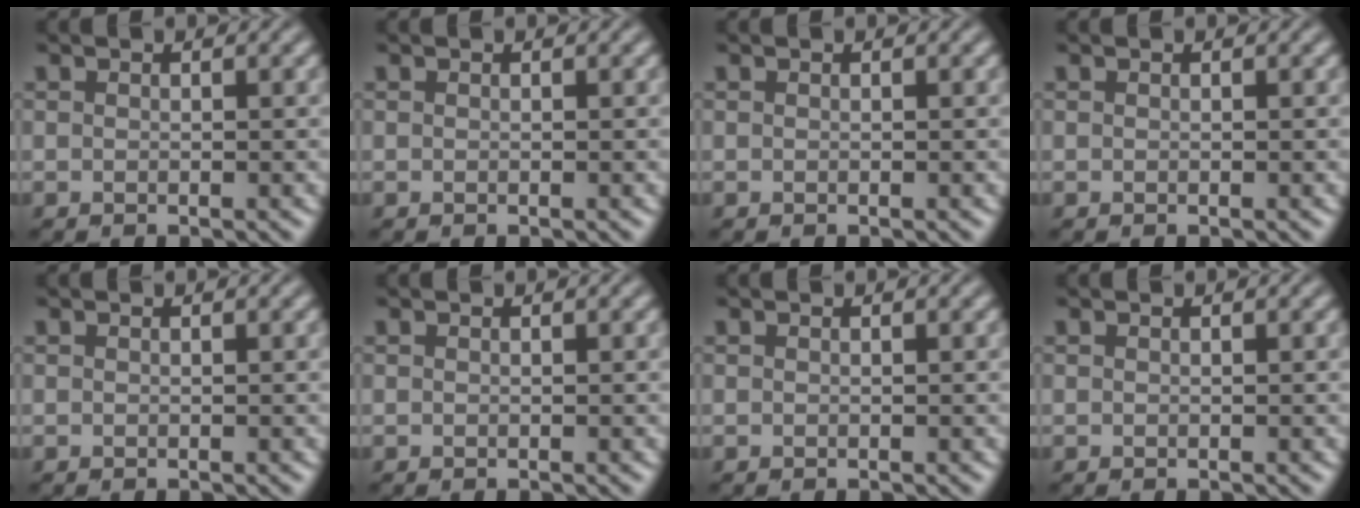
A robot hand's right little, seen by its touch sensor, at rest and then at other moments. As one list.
[{"total": 0.0}, {"total": 0.0}, {"total": 0.0}, {"total": 0.0}, {"total": 0.0}, {"total": 0.0}, {"total": 0.0}]